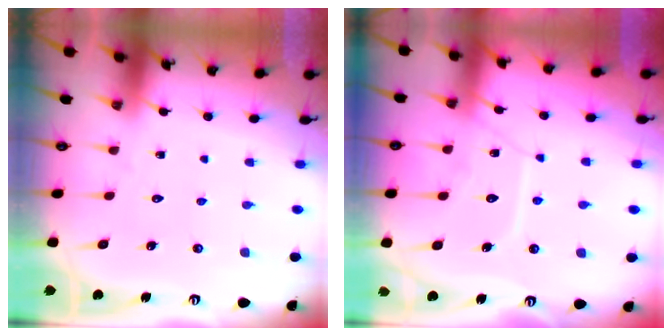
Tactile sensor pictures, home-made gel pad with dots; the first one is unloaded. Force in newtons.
{"total": 10.6, "press": 10.5, "slide": 1.0}